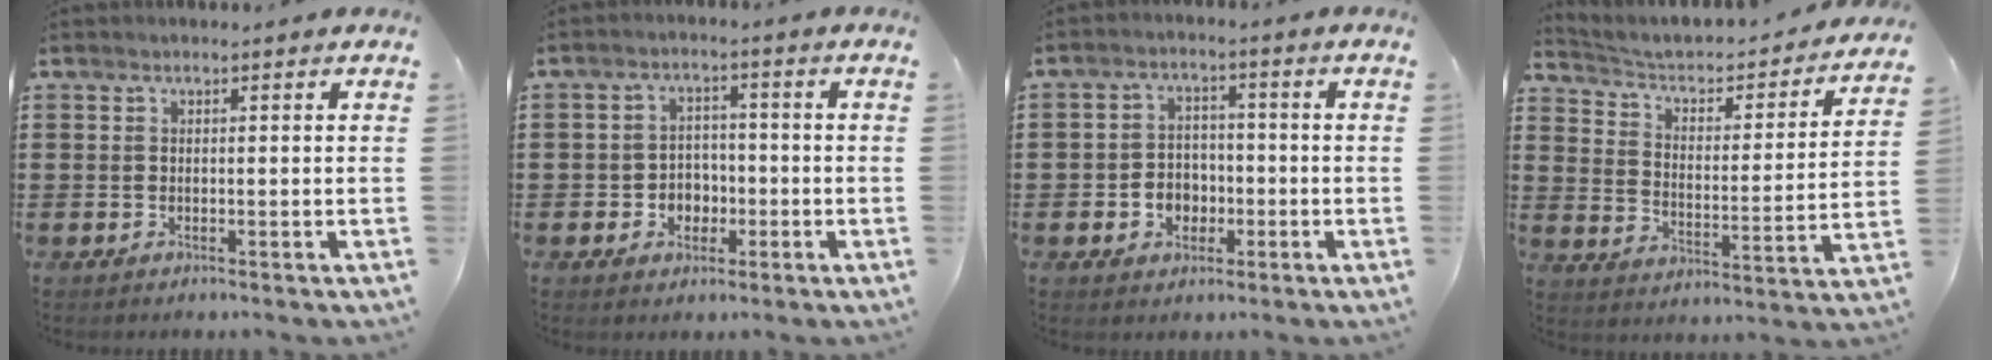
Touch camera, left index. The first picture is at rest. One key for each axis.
{"total": 3.5, "fx": -1.2, "fy": 3.0, "fz": 1.2, "tx": -0.033, "ty": 0.004, "tz": -0.028}
{"total": 4.1, "fx": -1.4, "fy": 3.4, "fz": 1.7, "tx": -0.032, "ty": 0.003, "tz": -0.032}
{"total": 2.8, "fx": 1.9, "fy": 1.5, "fz": 1.4, "tx": -0.043, "ty": -0.020, "tz": 0.021}